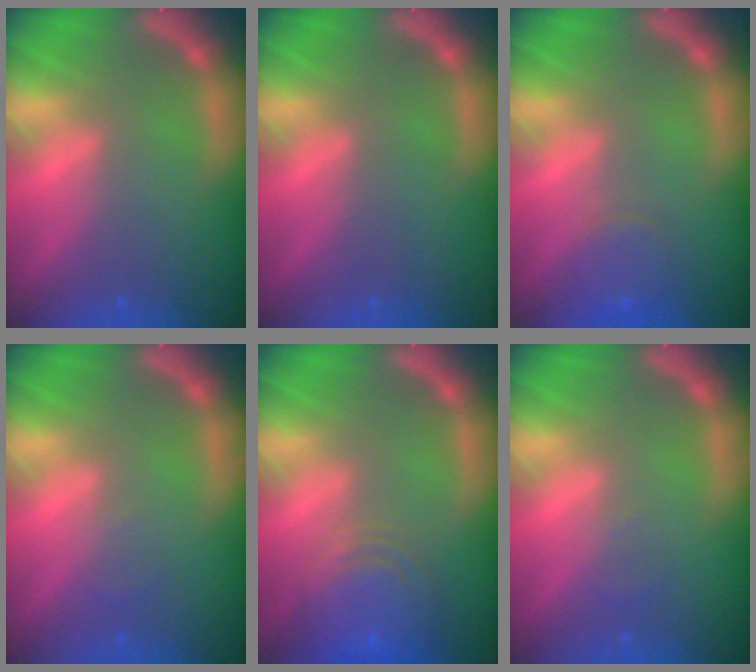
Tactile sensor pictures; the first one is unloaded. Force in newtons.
{"total": 0.0}
{"total": 3.0}
{"total": 0.9}
{"total": 8.0}
{"total": 0.9}